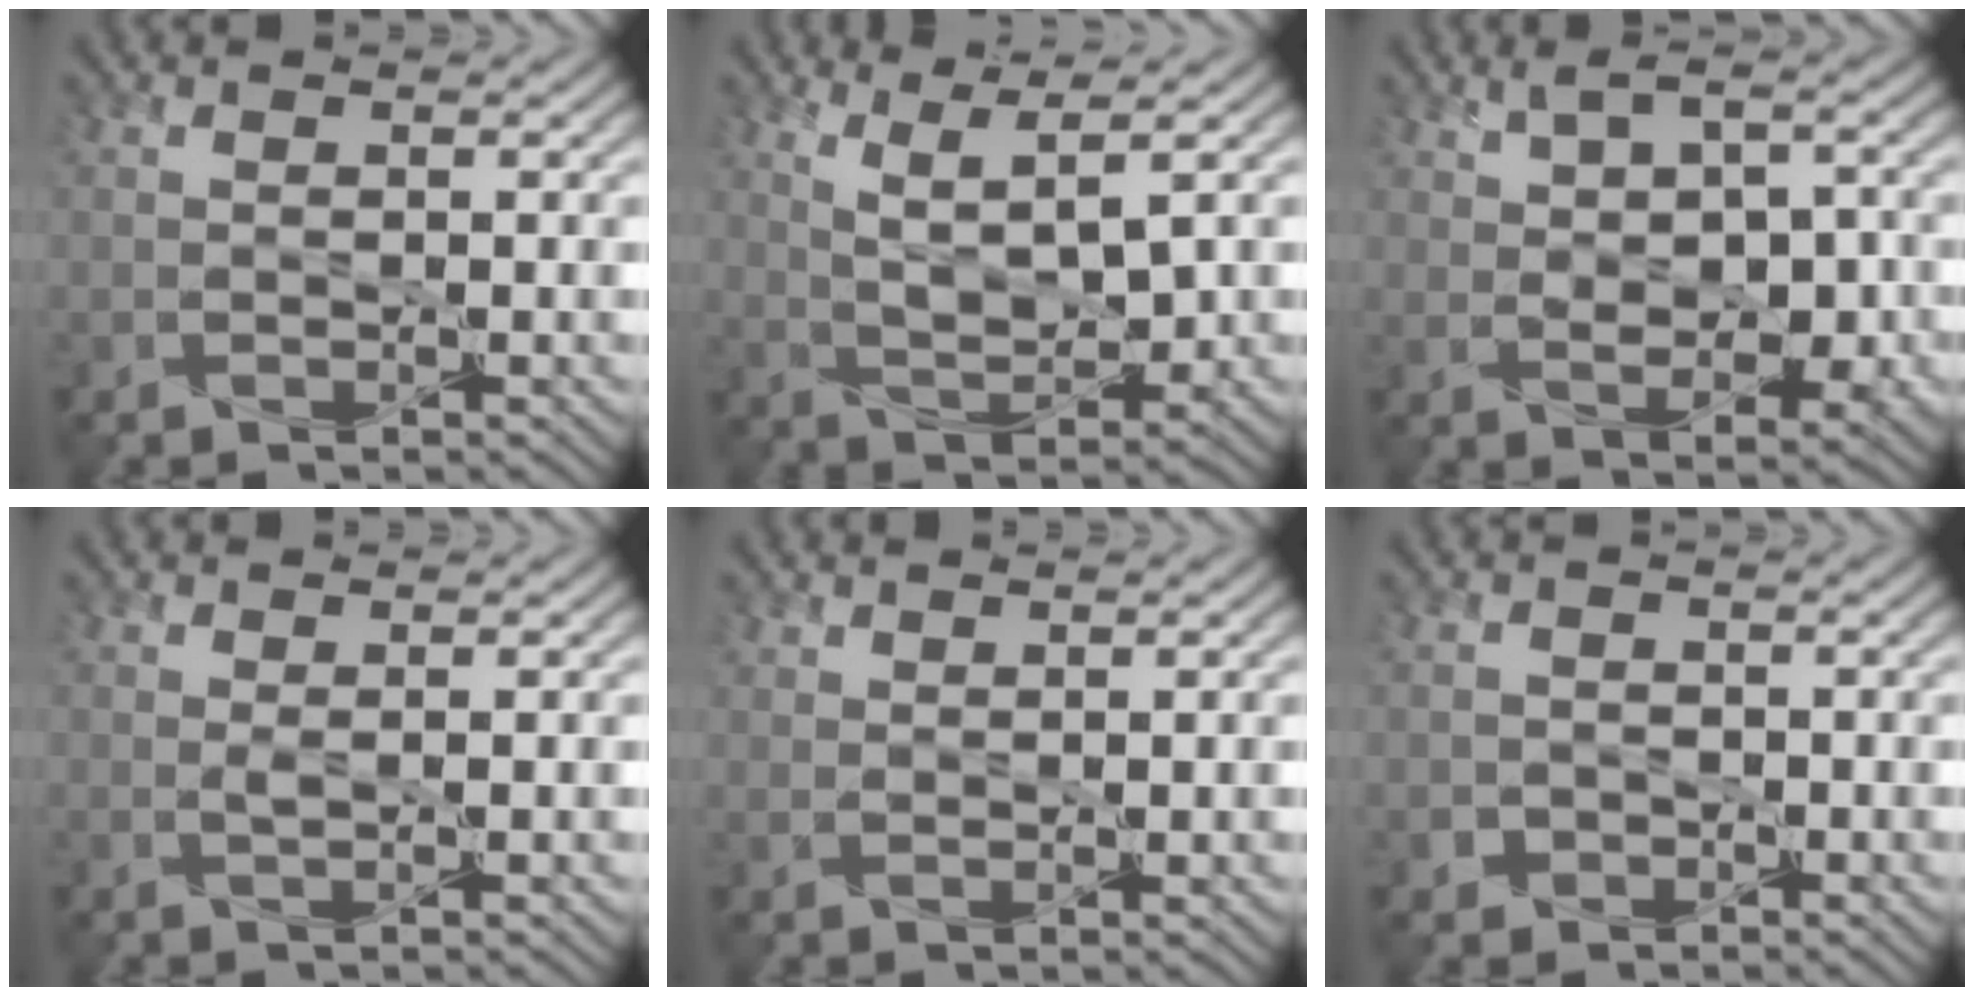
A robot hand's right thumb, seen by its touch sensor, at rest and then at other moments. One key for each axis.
{"total": 5.8, "fx": 3.0, "fy": 1.7, "fz": 4.8, "tx": -0.103, "ty": -0.002, "tz": 0.062}
{"total": 6.9, "fx": 1.1, "fy": 3.6, "fz": 5.8, "tx": -0.099, "ty": 0.003, "tz": 0.023}
{"total": 0.7, "fx": 0.0, "fy": -0.2, "fz": 0.7, "tx": -0.019, "ty": 0.000, "tz": 0.001}
{"total": 1.1, "fx": 1.0, "fy": 0.1, "fz": 0.5, "tx": -0.013, "ty": 0.003, "tz": 0.025}
{"total": 1.5, "fx": -1.0, "fy": 1.1, "fz": 0.2, "tx": -0.002, "ty": -0.002, "tz": -0.021}